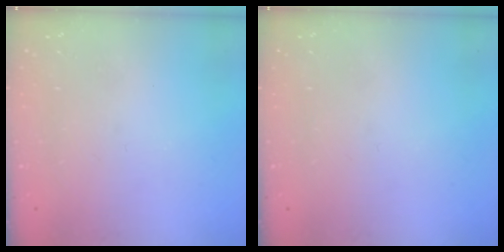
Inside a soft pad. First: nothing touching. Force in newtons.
{"total": 0.0}